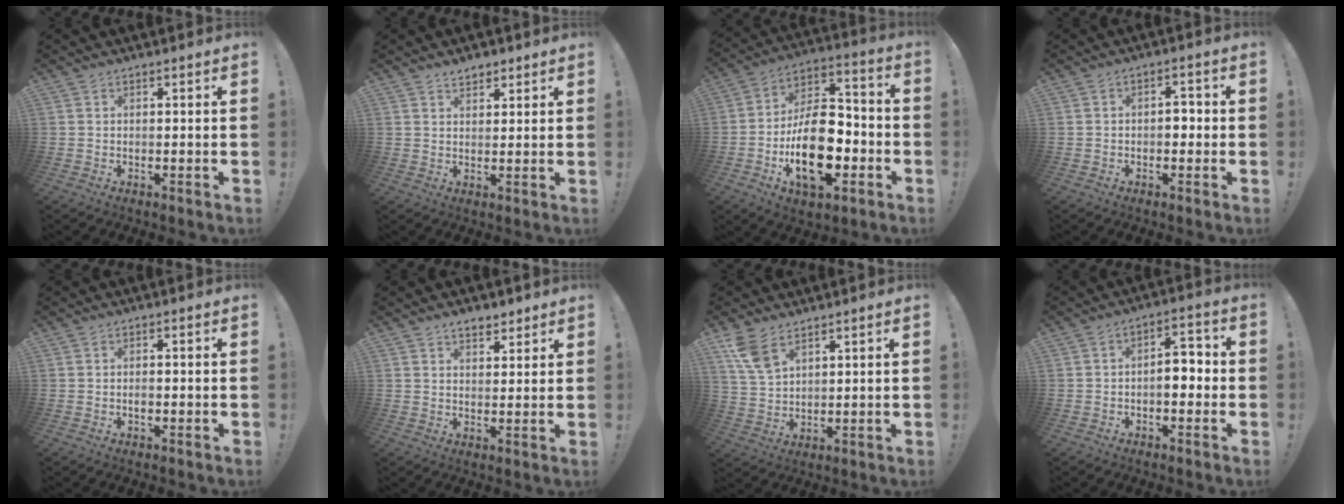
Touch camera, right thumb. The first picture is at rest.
{"total": 3.4, "force": [2.6, 1.9, 1.1], "torque": [-0.007, -0.014, 0.047]}
{"total": 22.7, "force": [-6.7, 12.7, 17.5], "torque": [-0.311, 0.039, -0.102]}
{"total": 3.5, "force": [-0.9, 2.6, 2.2], "torque": [-0.028, 0.005, -0.021]}
{"total": 1.2, "force": [-0.7, 0.7, 0.7], "torque": [-0.012, 0.002, -0.012]}
{"total": 4.5, "force": [3.5, 2.2, 1.7], "torque": [-0.015, -0.019, 0.061]}
{"total": 8.1, "force": [5.2, 4.0, 4.7], "torque": [-0.076, -0.023, 0.101]}
{"total": 7.5, "force": [-1.5, 4.5, 5.8], "torque": [-0.085, 0.016, -0.025]}